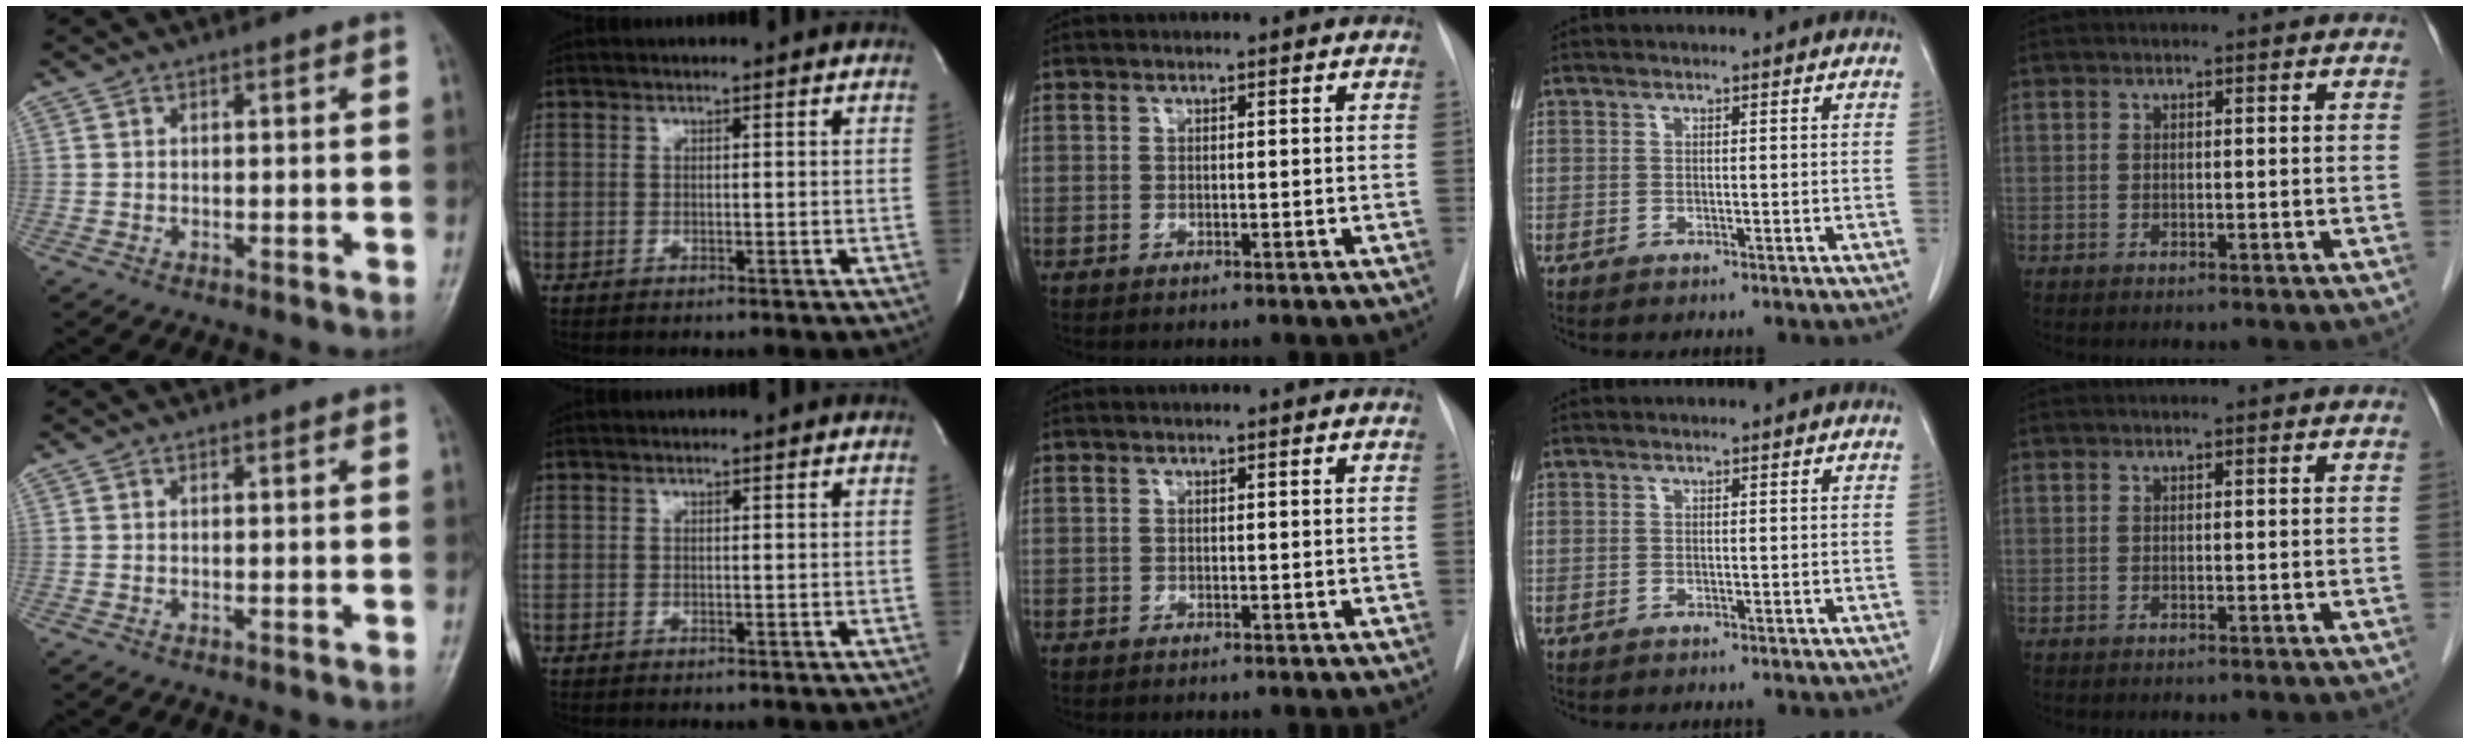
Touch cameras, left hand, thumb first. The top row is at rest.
{}